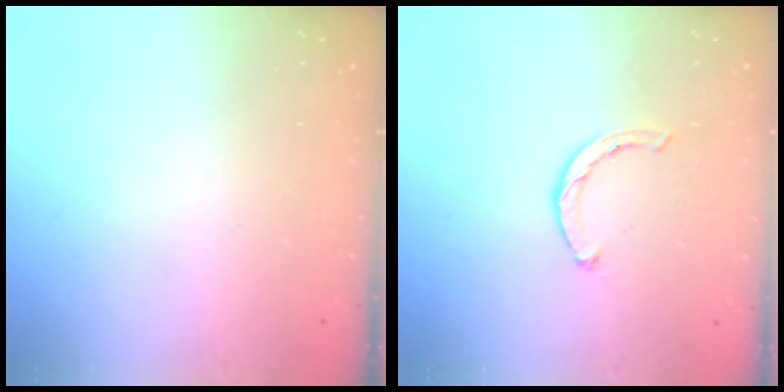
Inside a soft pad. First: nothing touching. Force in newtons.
{"total": 2.7, "press": 2.7, "slide": 0.4}